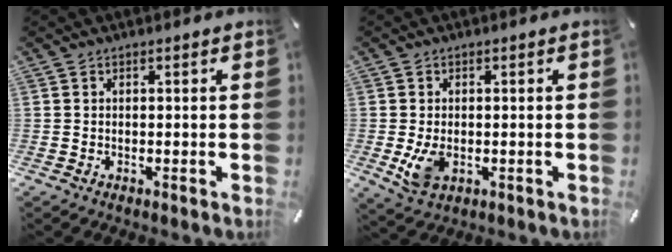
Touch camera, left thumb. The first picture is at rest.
{"total": 5.0, "force": [-0.8, 3.4, 3.5], "torque": [-0.078, -0.007, -0.016]}